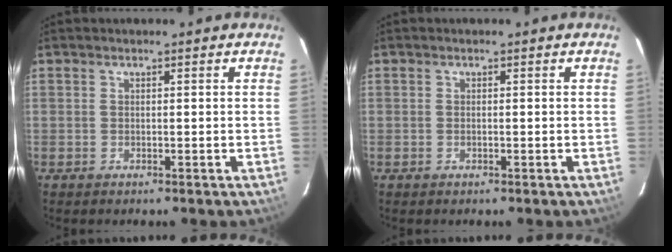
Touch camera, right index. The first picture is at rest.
{"total": 0.0}